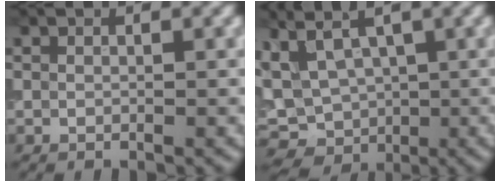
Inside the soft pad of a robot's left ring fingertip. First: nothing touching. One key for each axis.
{"total": 7.8, "fx": 1.5, "fy": 5.0, "fz": 5.8, "tx": -0.097, "ty": 0.003, "tz": 0.032}